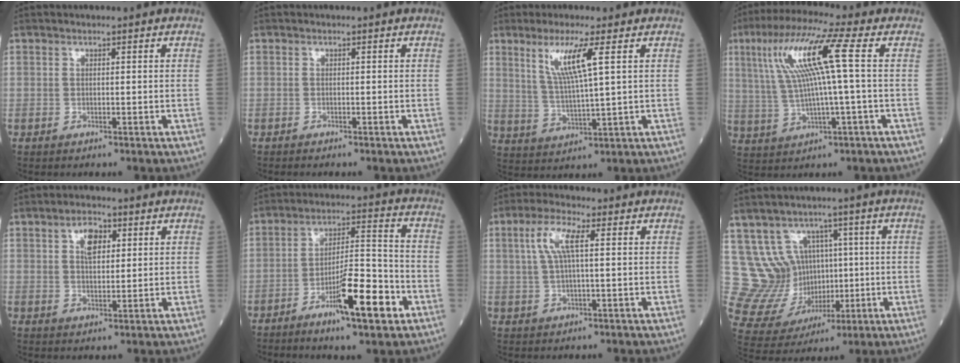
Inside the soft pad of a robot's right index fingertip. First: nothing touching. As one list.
[{"total": 0.7, "force": [-0.6, 0.1, 0.3], "torque": [-0.007, -0.001, -0.007]}, {"total": 7.7, "force": [3.3, -0.4, 6.9], "torque": [-0.139, -0.006, 0.072]}, {"total": 12.2, "force": [2.8, -0.1, 11.9], "torque": [-0.243, 0.027, 0.056]}, {"total": 4.6, "force": [2.0, 2.2, 3.5], "torque": [-0.065, 0.008, 0.037]}, {"total": 11.8, "force": [-5.7, 1.8, 10.2], "torque": [-0.170, 0.002, -0.091]}, {"total": 5.9, "force": [1.8, 1.2, 5.5], "torque": [-0.122, 0.013, 0.039]}, {"total": 11.3, "force": [2.5, 10.1, 4.4], "torque": [-0.100, 0.044, 0.083]}]